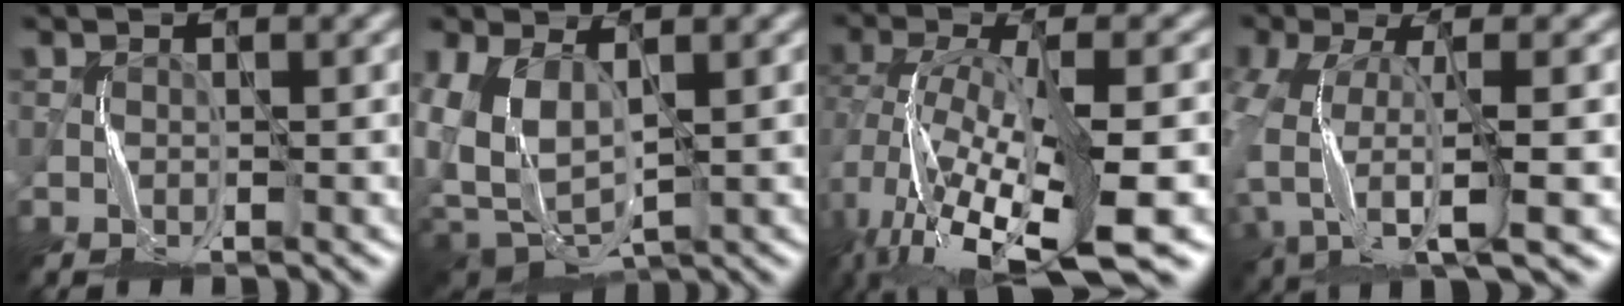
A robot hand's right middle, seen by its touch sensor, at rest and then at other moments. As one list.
[{"total": 7.2, "force": [1.2, 4.8, 5.2], "torque": [-0.120, -0.014, 0.034]}, {"total": 13.5, "force": [-6.6, 4.1, 11.1], "torque": [-0.233, -0.015, -0.087]}, {"total": 8.4, "force": [-3.2, 3.4, 7.0], "torque": [-0.158, -0.014, -0.060]}]